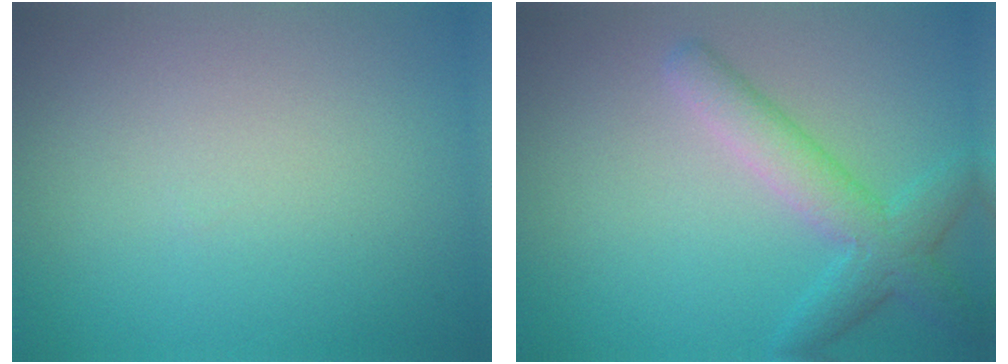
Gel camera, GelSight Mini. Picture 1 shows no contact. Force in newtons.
{"total": 4.0, "press": 4.0, "slide": 0.2}